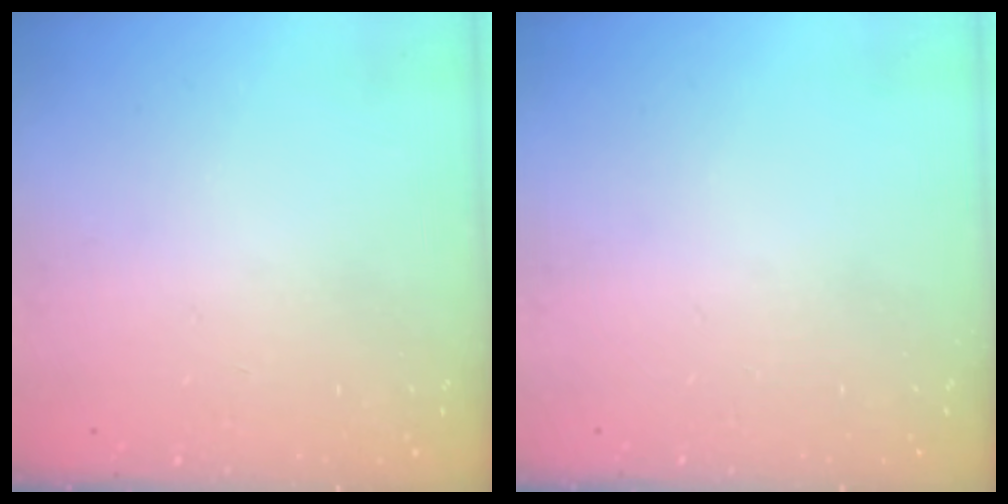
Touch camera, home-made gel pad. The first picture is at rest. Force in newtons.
{"total": 0.0}